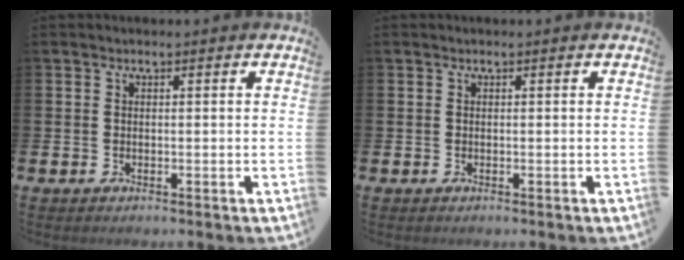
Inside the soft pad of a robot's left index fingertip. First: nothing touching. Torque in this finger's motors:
{"motor_torque": [-0.01, 0.00, 0.00, 0.00]}